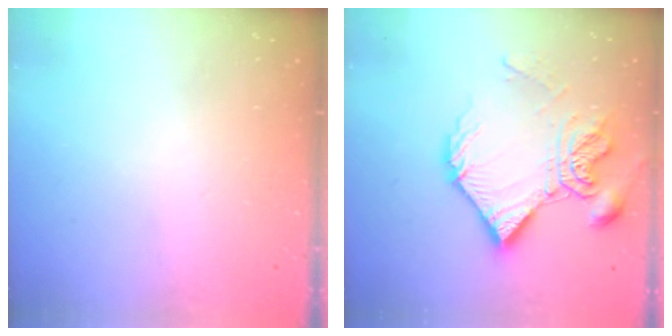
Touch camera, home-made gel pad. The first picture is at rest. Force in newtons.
{"total": 14.2, "press": 14.1, "slide": 1.5}